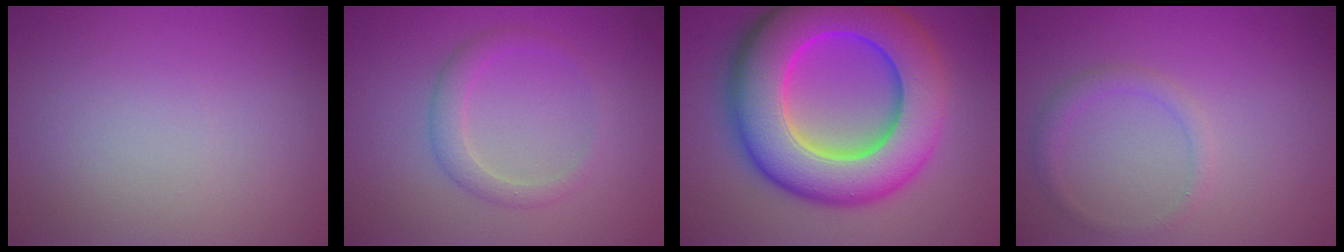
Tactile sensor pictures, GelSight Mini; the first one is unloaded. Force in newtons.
{"total": 2.1, "press": 2.1, "slide": 0.1}
{"total": 13.9, "press": 13.9, "slide": 0.1}
{"total": 1.4, "press": 1.4, "slide": 0.2}